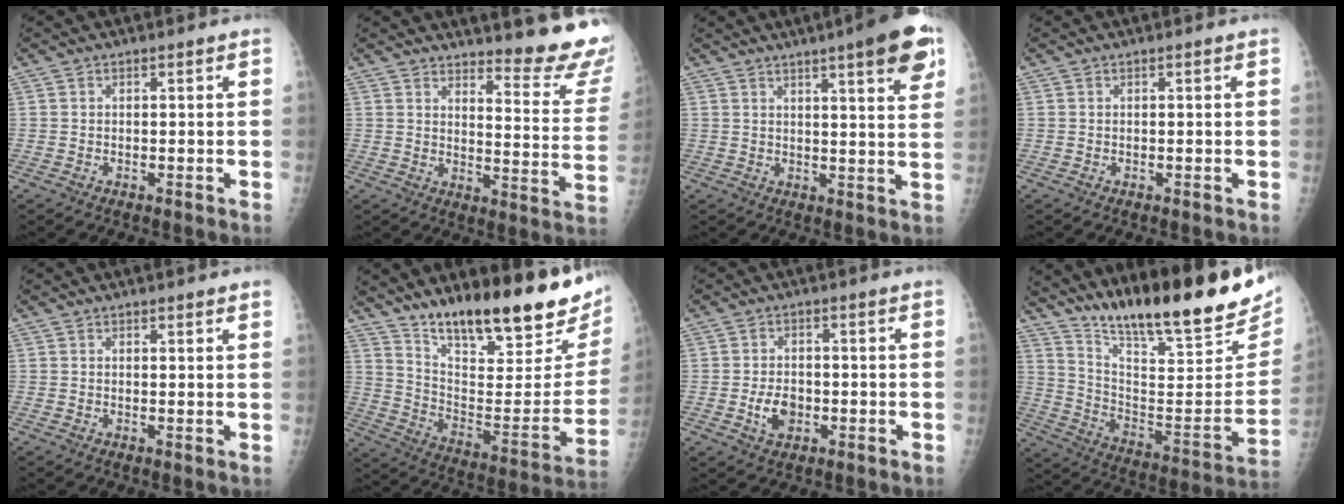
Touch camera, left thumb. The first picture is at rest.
{"total": 14.4, "force": [12.9, 1.8, 6.2], "torque": [-0.055, -0.146, 0.153]}
{"total": 11.7, "force": [6.5, 1.9, 9.5], "torque": [-0.108, -0.025, 0.079]}
{"total": 0.0}
{"total": 1.4, "force": [1.0, 0.3, 0.8], "torque": [-0.004, -0.001, 0.011]}
{"total": 28.3, "force": [19.6, 7.9, 18.9], "torque": [-0.256, -0.080, 0.300]}
{"total": 4.7, "force": [-1.3, 3.2, 3.2], "torque": [-0.048, 0.004, -0.019]}
{"total": 27.2, "force": [20.8, 5.3, 16.8], "torque": [-0.235, -0.105, 0.323]}